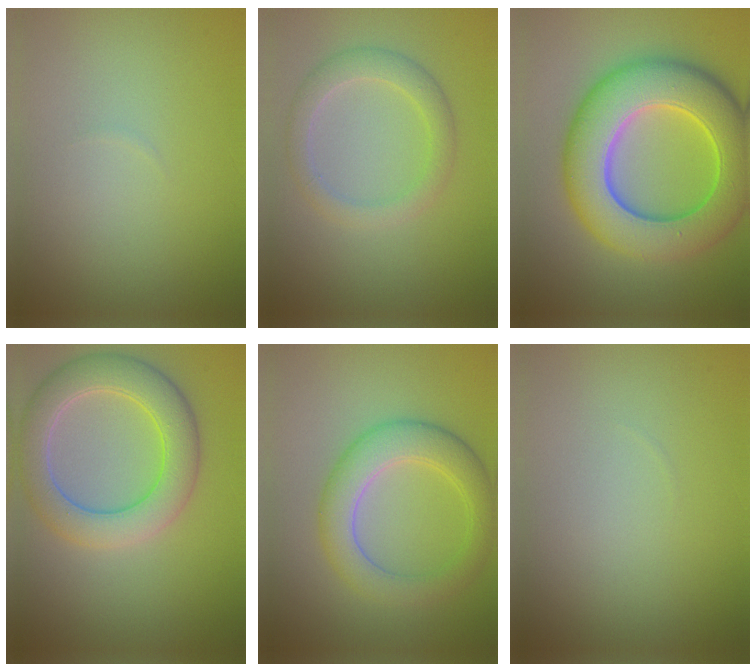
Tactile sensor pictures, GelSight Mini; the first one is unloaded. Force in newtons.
{"total": 2.9, "press": 2.9, "slide": 0.1}
{"total": 11.2, "press": 11.2, "slide": 0.2}
{"total": 6.4, "press": 6.4, "slide": 0.4}
{"total": 5.1, "press": 5.1, "slide": 0.3}
{"total": 0.0}